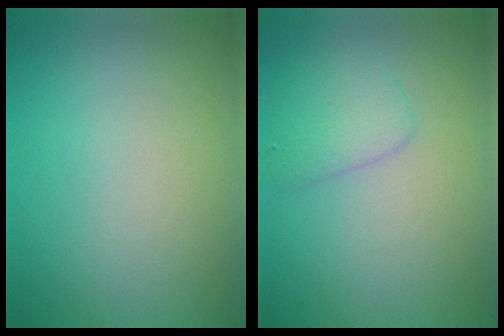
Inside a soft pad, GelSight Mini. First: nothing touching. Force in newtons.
{"total": 2.3, "press": 2.3, "slide": 0.2}